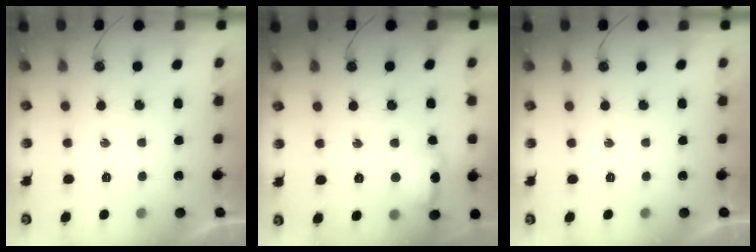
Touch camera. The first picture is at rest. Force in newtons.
{"total": 12.8, "press": 12.8, "slide": 1.0}
{"total": 0.0}